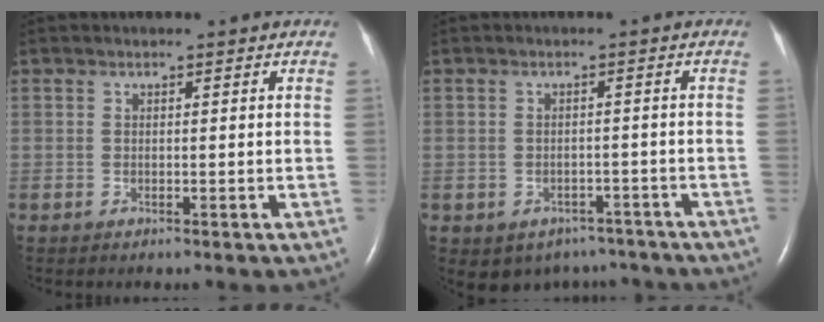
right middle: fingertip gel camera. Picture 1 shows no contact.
{"total": 6.8, "force": [-5.1, 4.3, 0.9], "torque": [-0.005, 0.014, -0.059]}